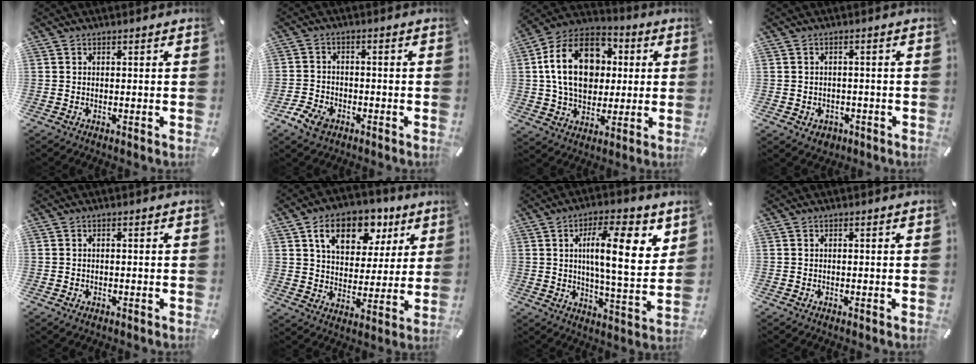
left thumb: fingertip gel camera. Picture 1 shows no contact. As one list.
[{"total": 5.1, "force": [-3.1, 3.4, 2.1], "torque": [-0.050, 0.015, -0.061]}, {"total": 19.7, "force": [2.8, 14.6, 13.0], "torque": [-0.252, 0.009, 0.046]}, {"total": 3.0, "force": [-1.1, 2.6, 1.0], "torque": [-0.018, 0.007, -0.021]}, {"total": 0.8, "force": [-0.3, 0.6, 0.4], "torque": [-0.008, 0.001, -0.007]}, {"total": 13.8, "force": [7.4, 9.2, 7.2], "torque": [-0.112, -0.024, 0.130]}, {"total": 15.3, "force": [4.9, 4.6, 13.7], "torque": [-0.205, -0.011, 0.071]}, {"total": 0.0}]